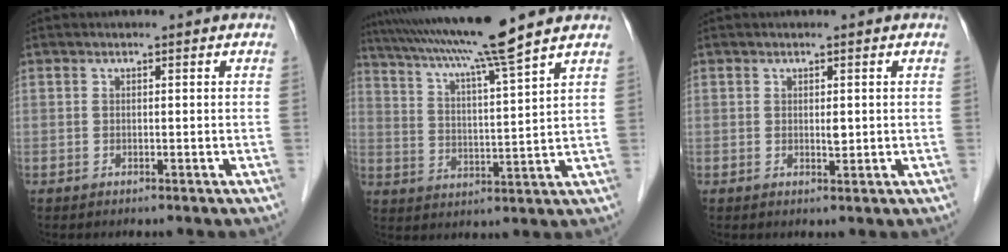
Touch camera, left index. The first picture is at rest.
{"total": 14.0, "force": [11.4, -2.1, 7.7], "torque": [-0.137, 0.004, 0.182]}
{"total": 1.1, "force": [0.2, 0.4, 1.0], "torque": [-0.015, -0.002, 0.004]}